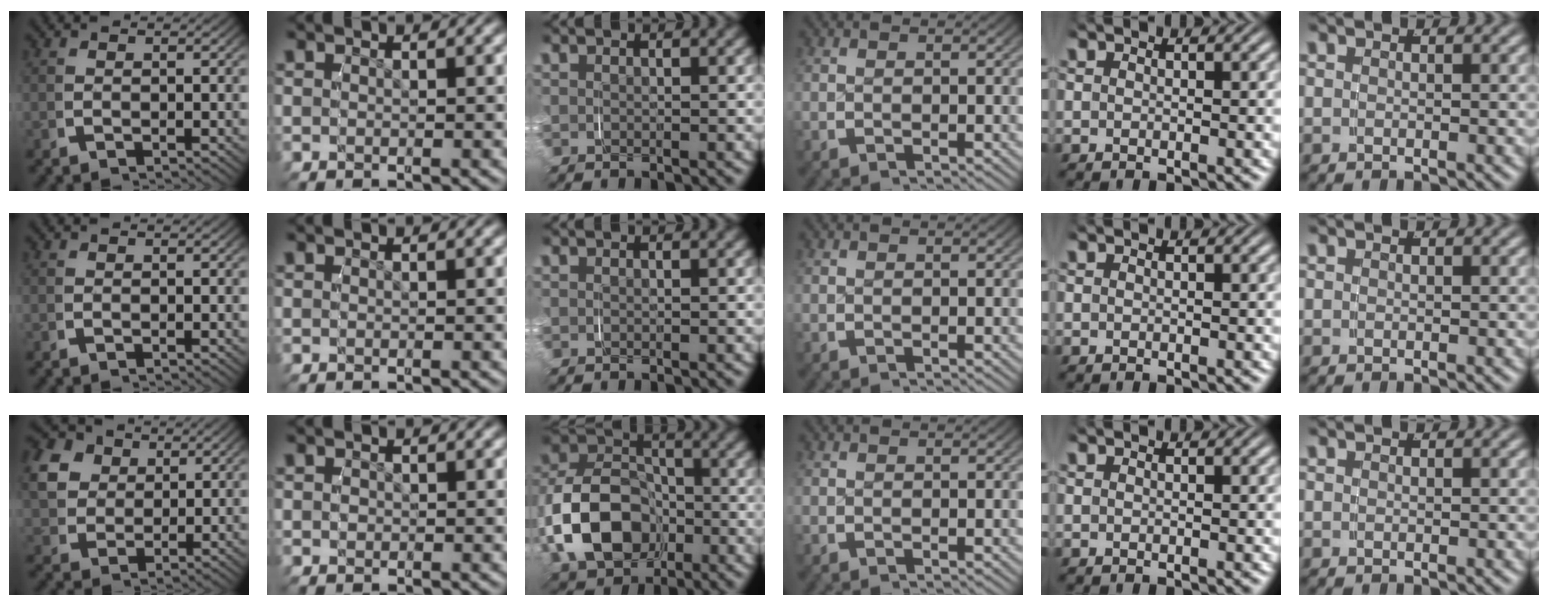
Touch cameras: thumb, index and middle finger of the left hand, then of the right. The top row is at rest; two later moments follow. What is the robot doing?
{"motion": "grasp_and_lifting", "object": "paper"}